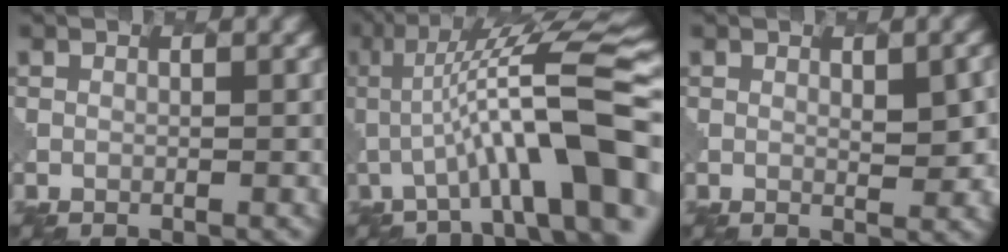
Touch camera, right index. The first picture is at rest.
{"total": 11.6, "force": [-0.9, 2.3, 11.3], "torque": [-0.165, 0.030, -0.013]}
{"total": 2.9, "force": [0.9, 1.0, 2.6], "torque": [-0.037, -0.001, 0.016]}